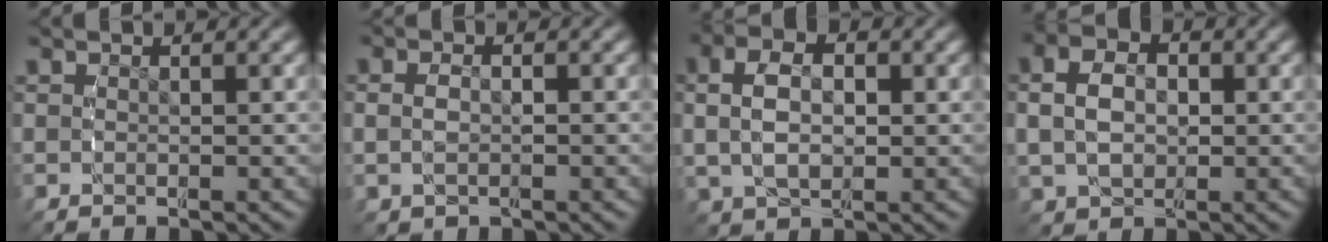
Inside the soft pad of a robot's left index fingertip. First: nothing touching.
{"total": 2.0, "force": [-0.1, 1.4, 1.4], "torque": [-0.039, -0.010, 0.005]}
{"total": 5.4, "force": [0.8, 3.5, 4.0], "torque": [-0.079, -0.003, 0.019]}
{"total": 5.0, "force": [0.4, 3.8, 3.3], "torque": [-0.068, -0.011, 0.017]}